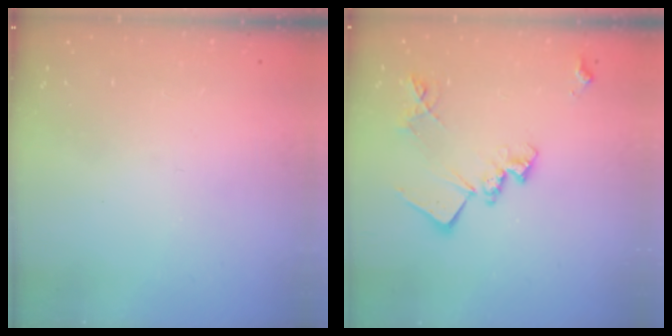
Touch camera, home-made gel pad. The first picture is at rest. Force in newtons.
{"total": 16.1, "press": 16.1, "slide": 1.0}